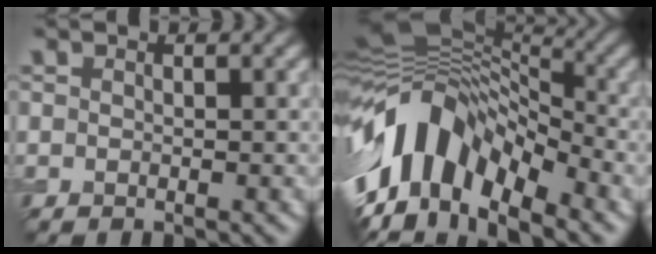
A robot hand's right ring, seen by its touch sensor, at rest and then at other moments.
{"total": 13.0, "force": [-4.4, 7.6, 9.7], "torque": [-0.175, 0.022, -0.095]}